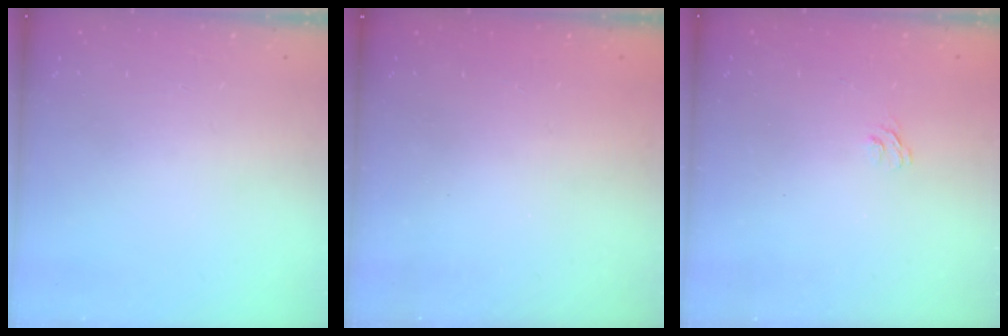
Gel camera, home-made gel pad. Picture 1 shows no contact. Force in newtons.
{"total": 2.3, "press": 2.2, "slide": 0.8}
{"total": 3.1, "press": 2.8, "slide": 1.3}